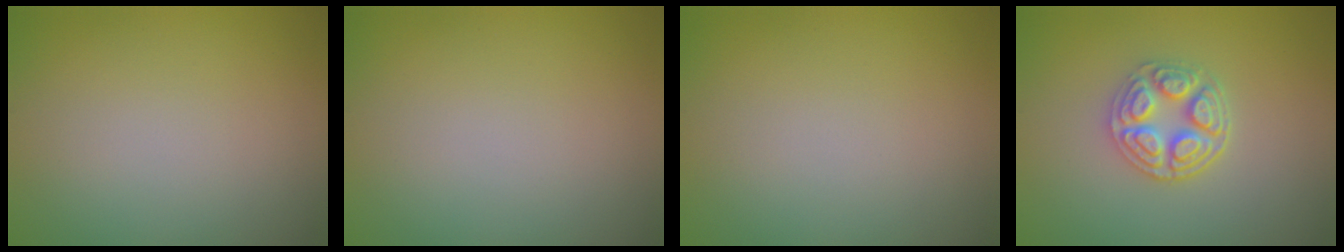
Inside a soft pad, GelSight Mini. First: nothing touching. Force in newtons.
{"total": 0.0}
{"total": 0.0}
{"total": 3.7, "press": 3.3, "slide": 1.8}